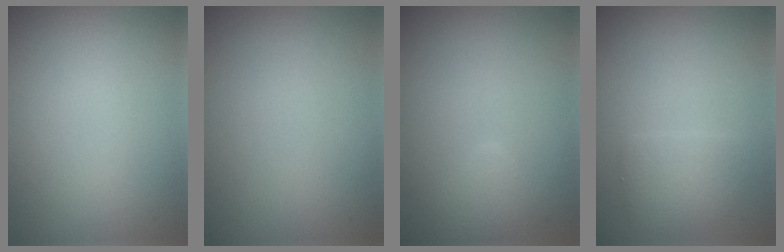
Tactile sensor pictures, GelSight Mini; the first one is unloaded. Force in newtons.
{"total": 0.0}
{"total": 1.7, "press": 1.7, "slide": 0.1}
{"total": 2.3, "press": 2.3, "slide": 0.3}